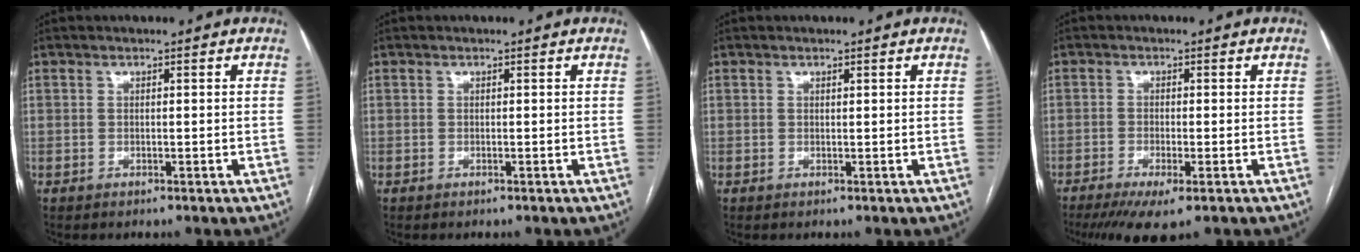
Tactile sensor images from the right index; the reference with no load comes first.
{"total": 0.0}
{"total": 0.0}
{"total": 6.4, "force": [-4.1, 1.0, 4.8], "torque": [-0.077, -0.016, -0.065]}